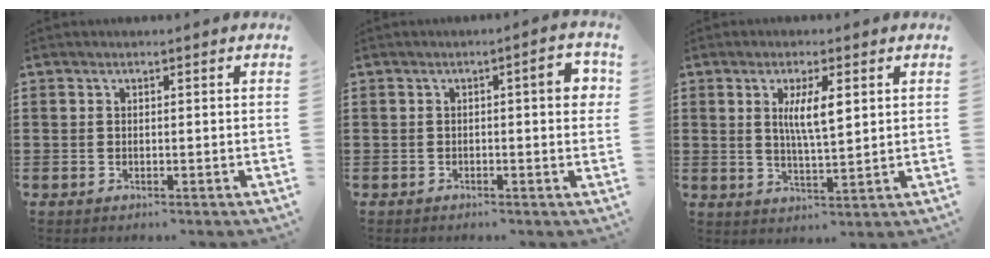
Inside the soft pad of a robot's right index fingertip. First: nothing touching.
{"total": 4.3, "force": [0.3, 0.8, 4.2], "torque": [-0.059, 0.002, 0.000]}
{"total": 5.5, "force": [1.6, 1.2, 5.1], "torque": [-0.106, 0.005, 0.025]}